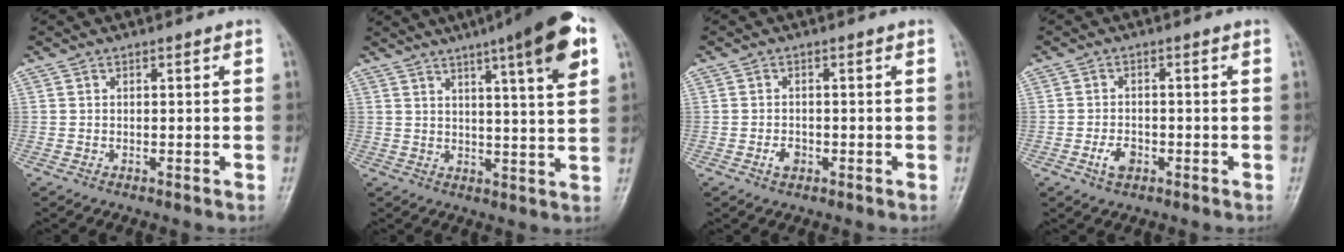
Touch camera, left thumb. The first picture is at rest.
{"total": 14.0, "force": [7.1, 1.7, 12.0], "torque": [-0.164, -0.015, 0.094]}
{"total": 1.9, "force": [-0.8, 1.3, 1.1], "torque": [-0.017, 0.003, -0.014]}
{"total": 3.2, "force": [-1.4, 2.0, 2.0], "torque": [-0.035, 0.006, -0.024]}